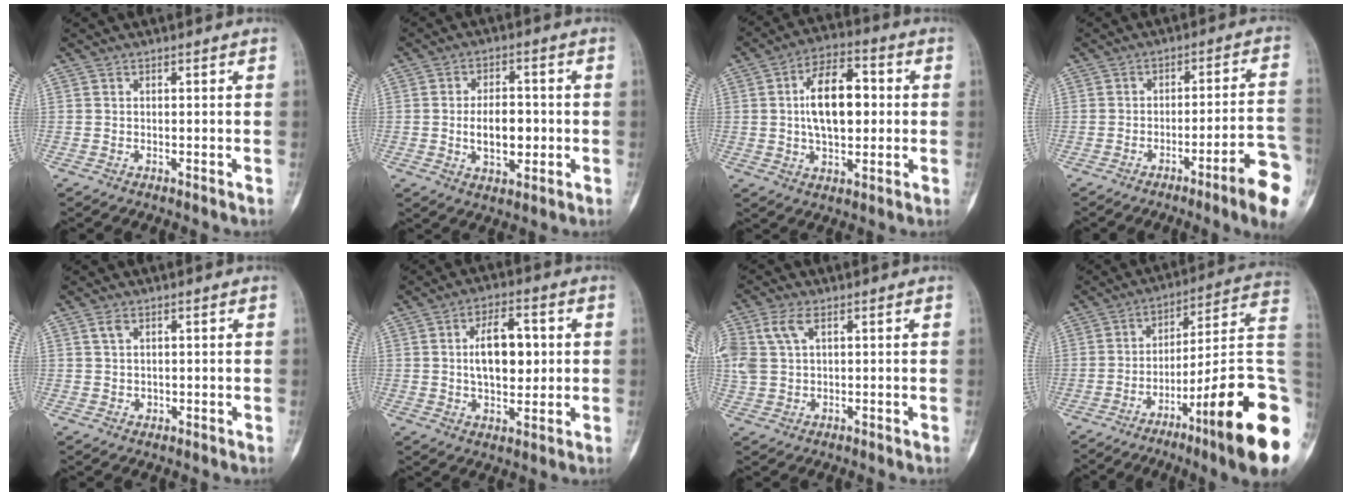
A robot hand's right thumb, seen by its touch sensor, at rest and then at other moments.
{"total": 8.6, "force": [-0.8, 5.1, 6.9], "torque": [-0.096, 0.006, -0.010]}
{"total": 13.8, "force": [1.2, 7.6, 11.4], "torque": [-0.171, 0.014, 0.016]}
{"total": 11.7, "force": [-6.0, 0.7, 10.1], "torque": [-0.127, 0.034, -0.082]}
{"total": 2.3, "force": [0.9, 1.6, 1.4], "torque": [-0.023, -0.003, 0.019]}
{"total": 10.8, "force": [1.4, 5.7, 9.1], "torque": [-0.125, -0.002, 0.026]}
{"total": 8.0, "force": [2.8, 4.7, 5.8], "torque": [-0.150, 0.013, 0.060]}
{"total": 23.8, "force": [-8.0, 3.4, 22.1], "torque": [-0.253, 0.038, -0.115]}